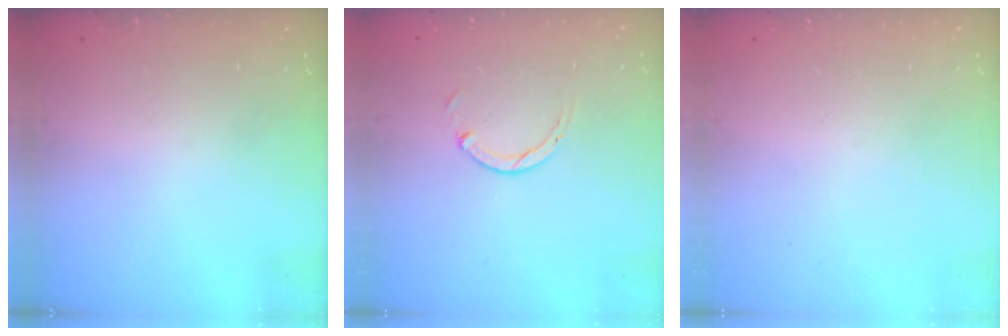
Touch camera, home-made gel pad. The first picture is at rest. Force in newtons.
{"total": 3.0, "press": 2.9, "slide": 0.4}
{"total": 0.0}